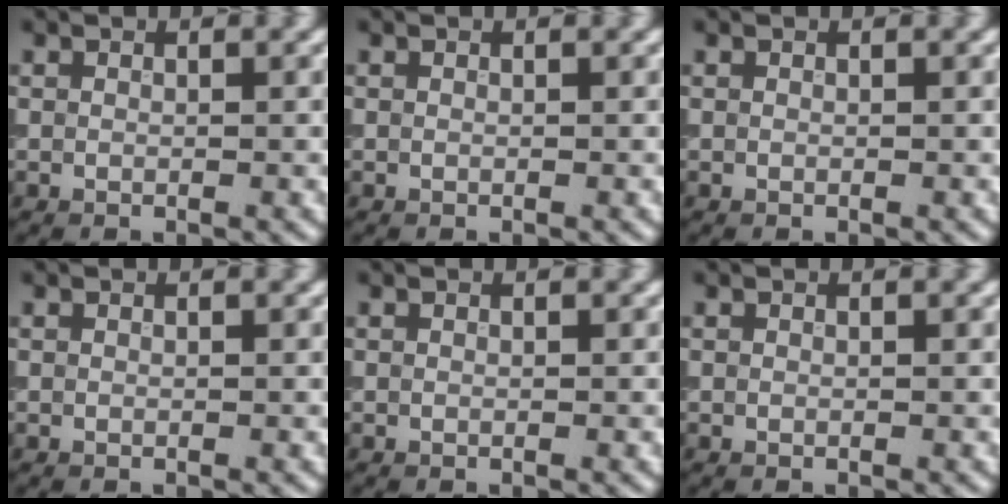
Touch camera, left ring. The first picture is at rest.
{"total": 0.0}
{"total": 0.0}
{"total": 0.0}
{"total": 0.0}
{"total": 0.0}